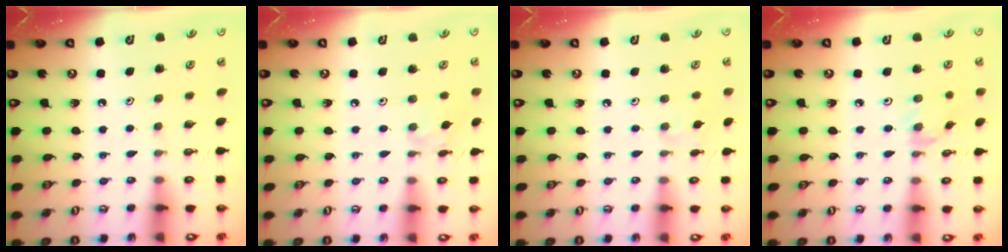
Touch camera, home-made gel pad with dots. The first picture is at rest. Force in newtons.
{"total": 3.2, "press": 3.2, "slide": 0.2}
{"total": 2.4, "press": 2.4, "slide": 0.6}
{"total": 2.6, "press": 2.6, "slide": 0.4}